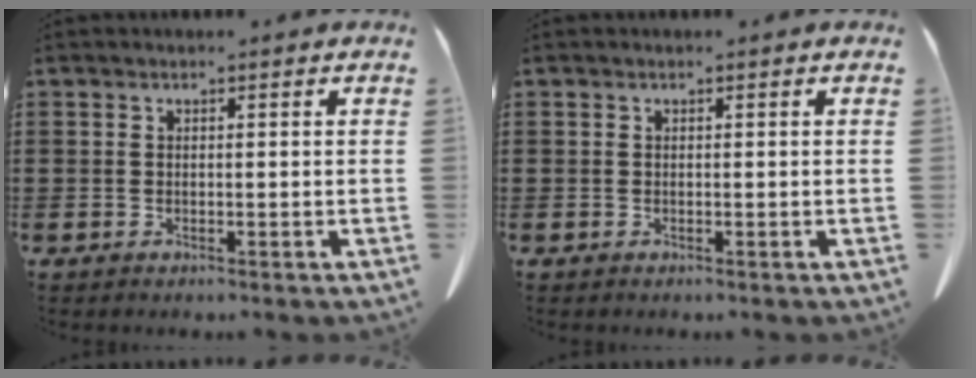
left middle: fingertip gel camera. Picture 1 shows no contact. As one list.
[{"total": 0.0}]